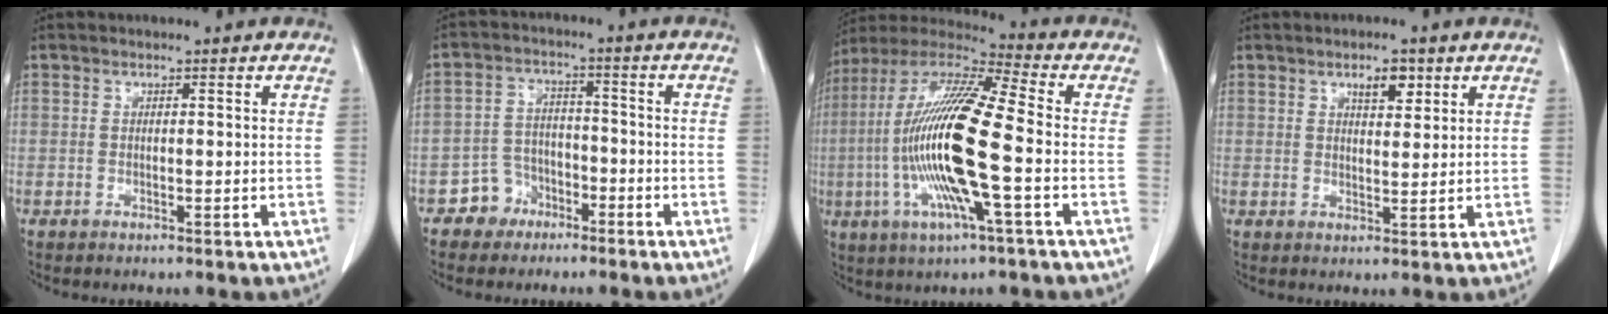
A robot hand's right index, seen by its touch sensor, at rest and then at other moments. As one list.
[{"total": 5.1, "force": [-3.2, 3.9, 0.3], "torque": [-0.002, 0.014, -0.054]}, {"total": 18.4, "force": [-3.2, 1.5, 18.1], "torque": [-0.375, -0.007, -0.070]}, {"total": 3.8, "force": [2.2, 1.4, 2.7], "torque": [-0.043, -0.001, 0.035]}]